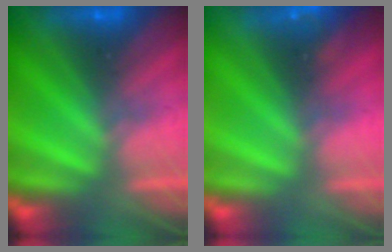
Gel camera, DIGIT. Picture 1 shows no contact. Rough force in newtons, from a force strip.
{"total": 3.6}